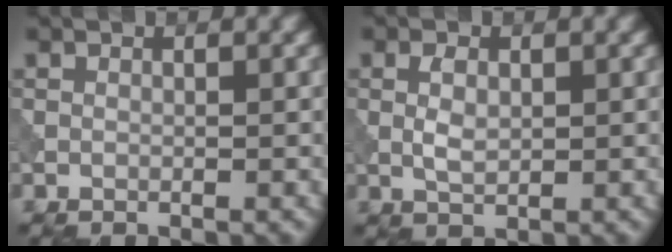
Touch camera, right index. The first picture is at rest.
{"total": 2.2, "force": [0.2, 1.3, 1.8], "torque": [-0.040, 0.001, 0.006]}